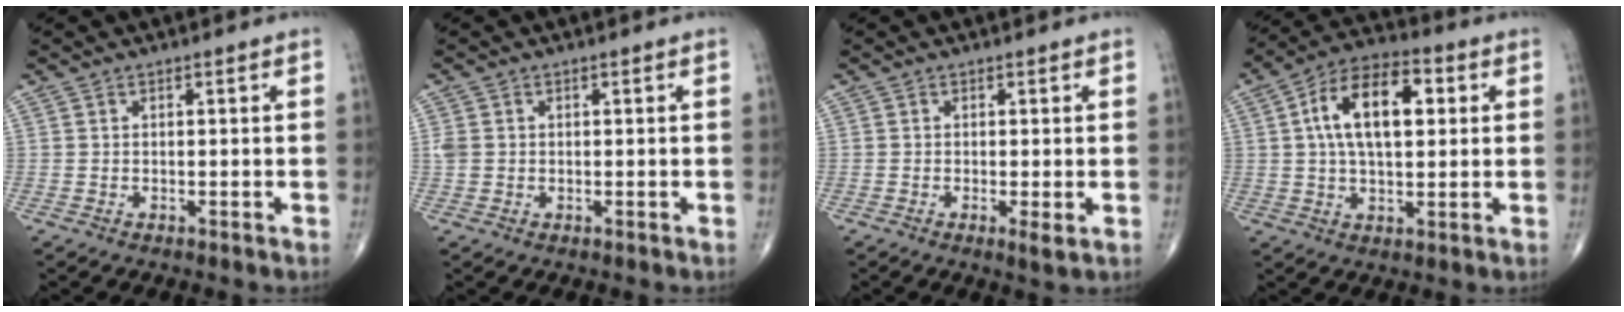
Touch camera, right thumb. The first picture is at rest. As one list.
[{"total": 1.8, "force": [0.0, 1.6, 1.0], "torque": [-0.025, 0.004, 0.002]}, {"total": 2.1, "force": [-0.4, 0.3, 2.0], "torque": [-0.040, -0.009, -0.008]}, {"total": 14.3, "force": [2.9, 7.6, 11.8], "torque": [-0.194, 0.021, 0.042]}]